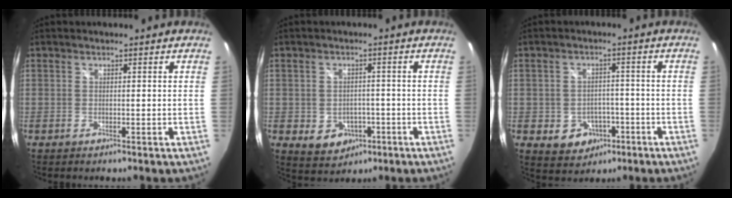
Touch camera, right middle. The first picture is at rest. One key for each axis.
{"total": 6.8, "fx": -2.5, "fy": 5.6, "fz": 2.9, "tx": -0.068, "ty": 0.001, "tz": -0.019}
{"total": 7.0, "fx": -2.9, "fy": 5.9, "fz": 2.6, "tx": -0.062, "ty": 0.010, "tz": -0.022}